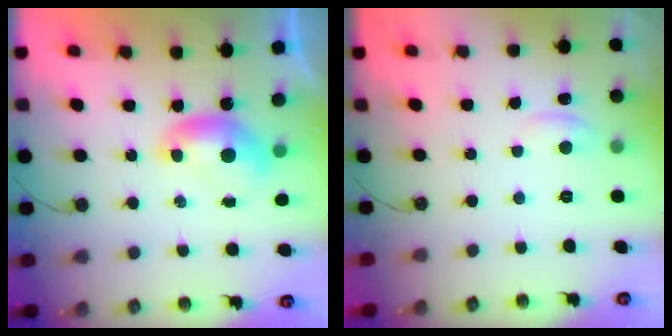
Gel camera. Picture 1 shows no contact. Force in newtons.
{"total": 1.5, "press": 1.5, "slide": 0.4}